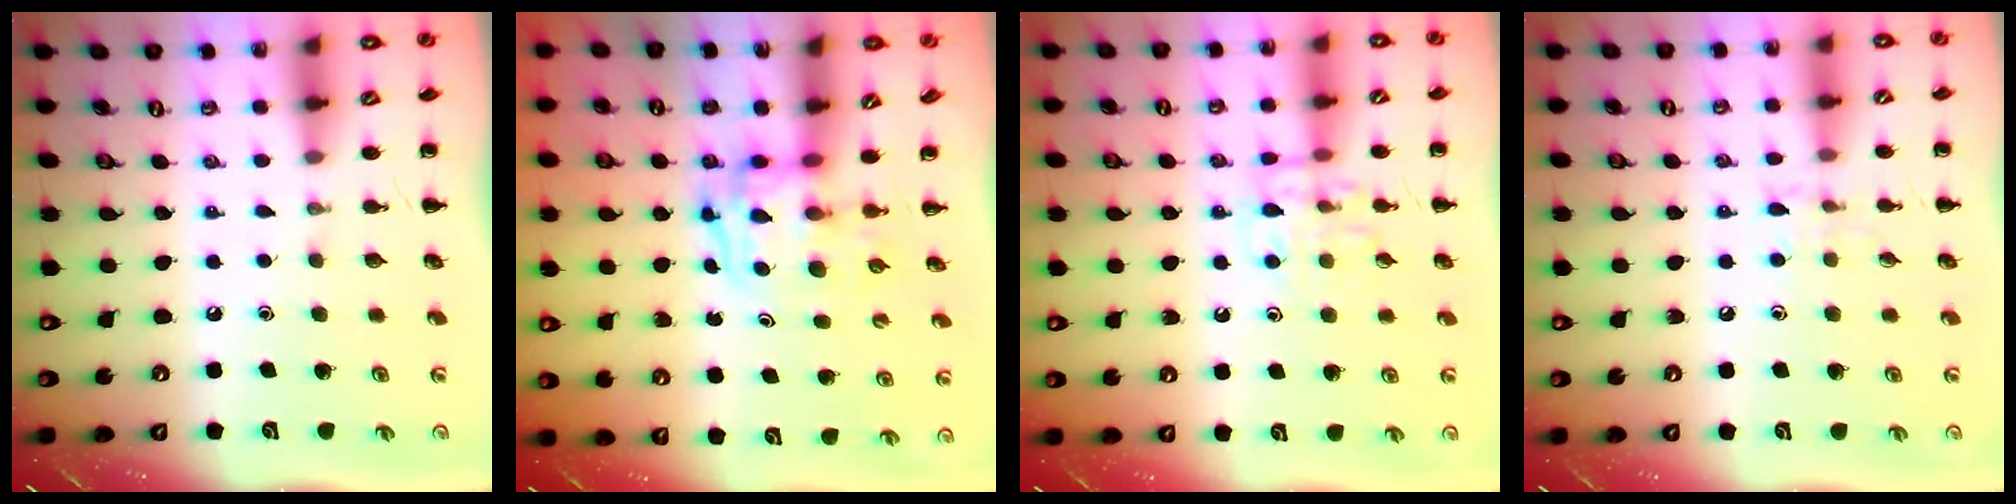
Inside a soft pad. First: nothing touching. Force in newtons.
{"total": 3.3, "press": 3.2, "slide": 0.6}
{"total": 9.7, "press": 9.7, "slide": 0.6}
{"total": 5.7, "press": 5.6, "slide": 1.4}